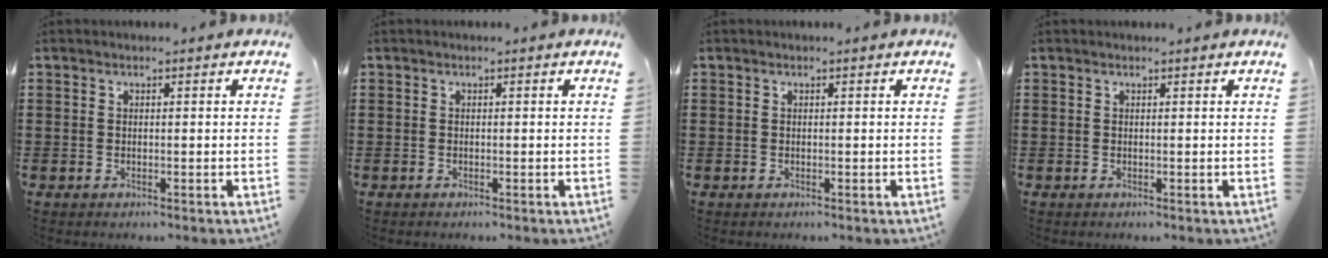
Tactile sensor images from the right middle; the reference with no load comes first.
{"total": 0.0}
{"total": 0.0}
{"total": 0.0}